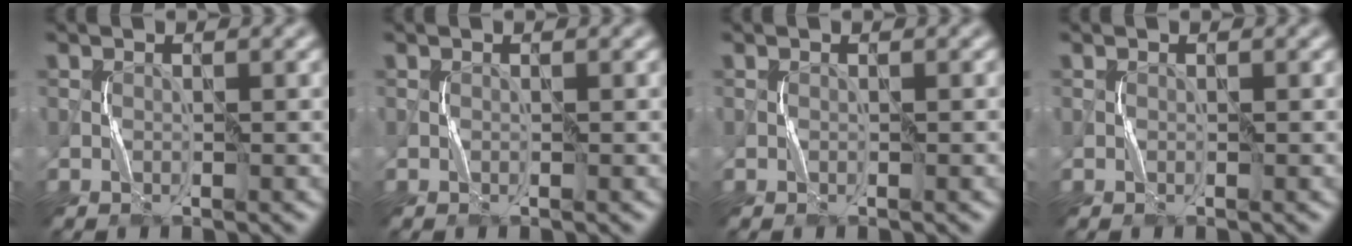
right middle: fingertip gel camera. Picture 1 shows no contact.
{"total": 0.0}
{"total": 0.0}
{"total": 0.0}